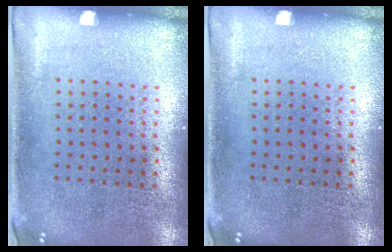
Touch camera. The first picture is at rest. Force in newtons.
{"total": 0.0}